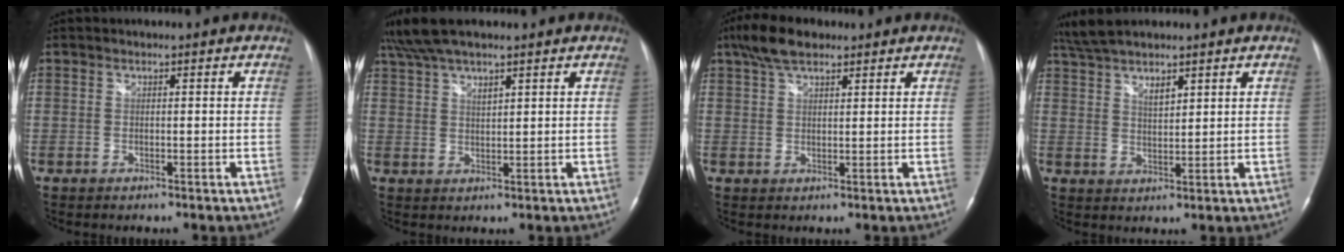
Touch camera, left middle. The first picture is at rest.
{"total": 8.6, "force": [6.6, 1.6, 5.2], "torque": [-0.103, 0.029, 0.120]}
{"total": 6.1, "force": [4.4, 2.4, 3.5], "torque": [-0.076, 0.020, 0.082]}
{"total": 7.7, "force": [5.9, 1.7, 4.5], "torque": [-0.097, 0.014, 0.114]}